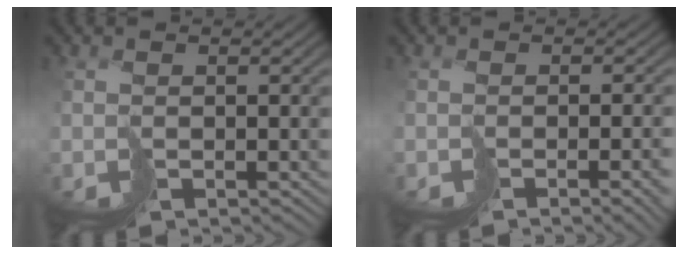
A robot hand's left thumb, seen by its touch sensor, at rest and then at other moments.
{"total": 3.7, "force": [-2.2, 1.0, 2.9], "torque": [-0.033, -0.010, -0.023]}